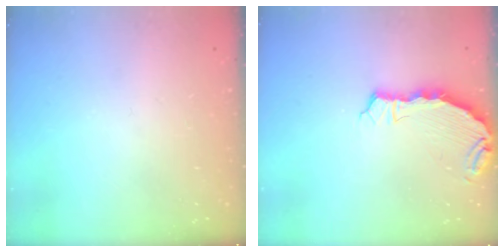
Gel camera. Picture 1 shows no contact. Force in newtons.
{"total": 6.9, "press": 5.4, "slide": 4.3}